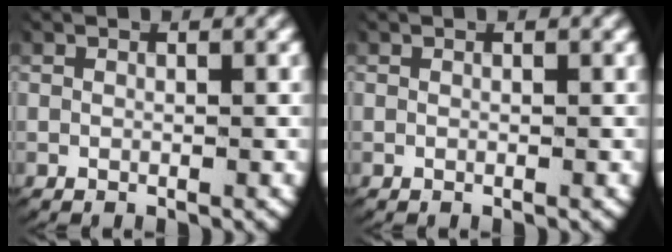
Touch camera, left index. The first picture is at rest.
{"total": 0.0}